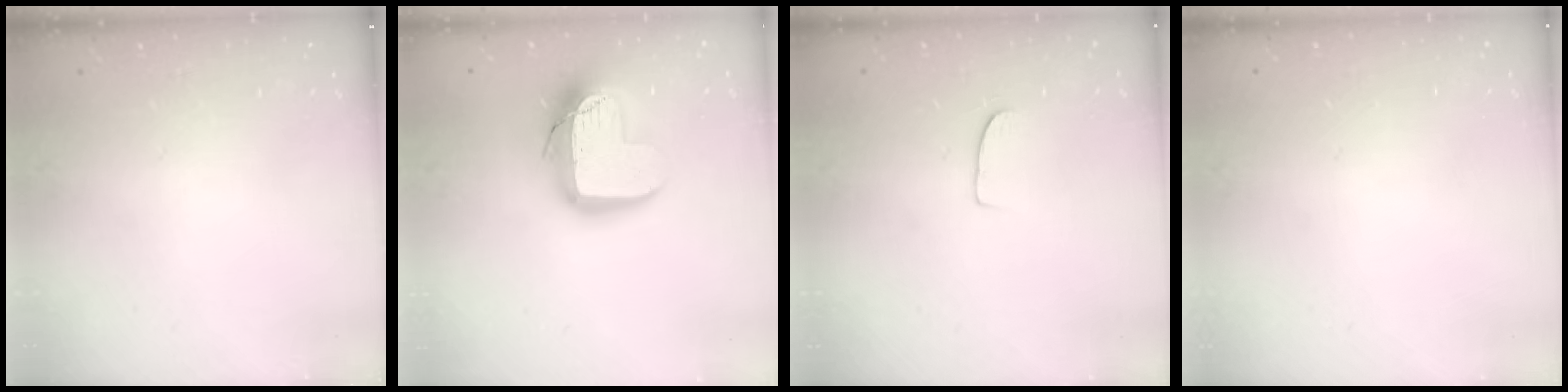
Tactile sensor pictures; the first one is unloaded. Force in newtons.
{"total": 16.1, "press": 16.1, "slide": 1.1}
{"total": 4.7, "press": 4.7, "slide": 0.3}
{"total": 0.0}